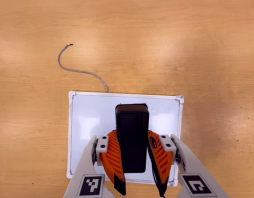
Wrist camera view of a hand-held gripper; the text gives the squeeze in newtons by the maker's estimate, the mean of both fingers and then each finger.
{"total": 8.3, "left": 6.9, "right": 9.6}